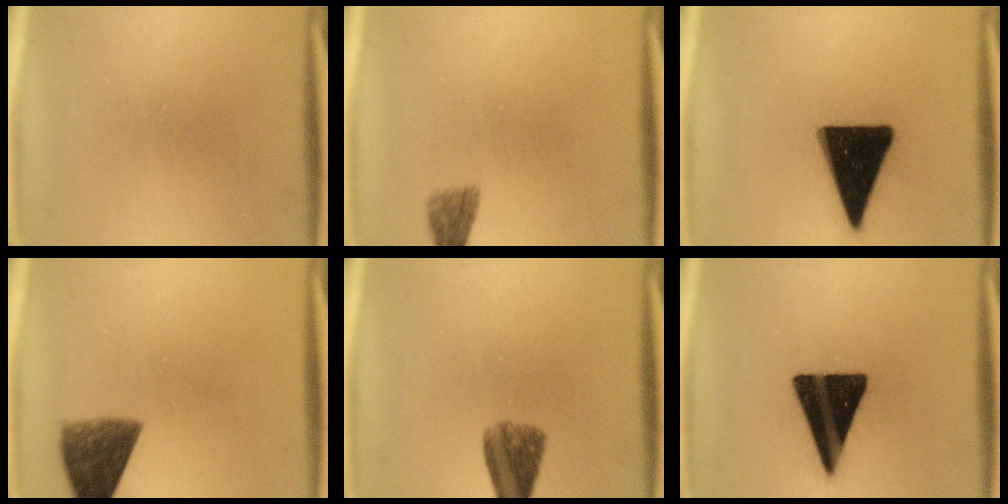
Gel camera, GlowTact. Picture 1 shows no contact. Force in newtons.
{"total": 1.9}
{"total": 18.5}
{"total": 7.2}
{"total": 5.6}
{"total": 18.8}